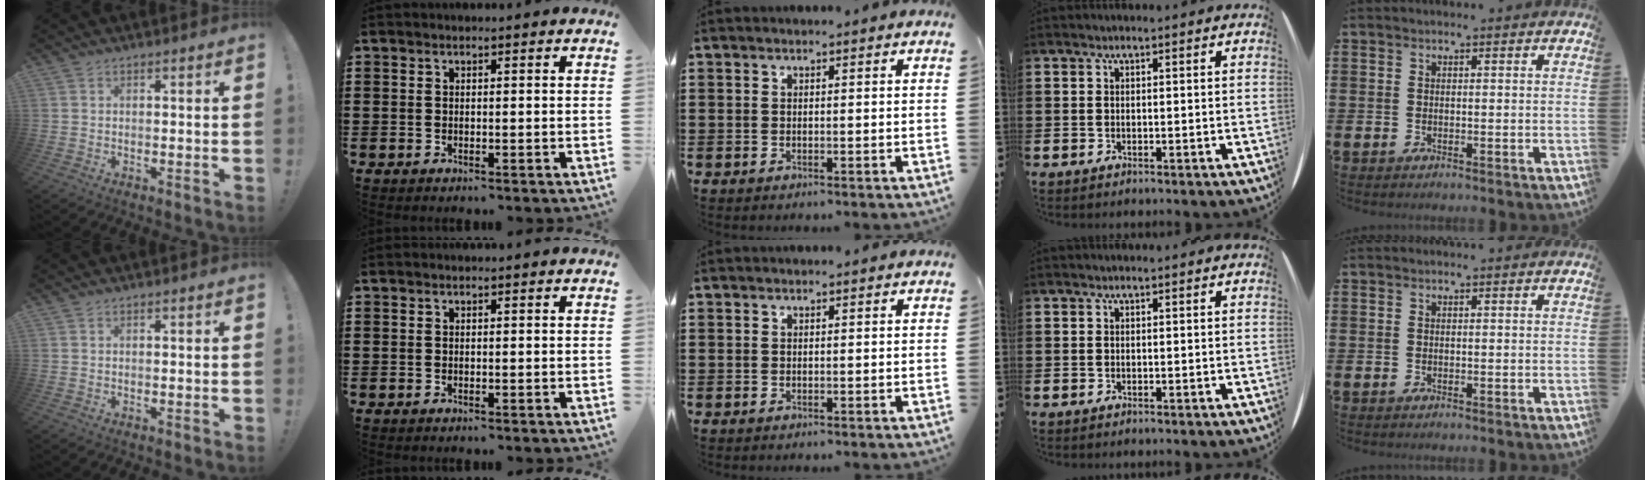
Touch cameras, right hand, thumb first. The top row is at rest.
{}